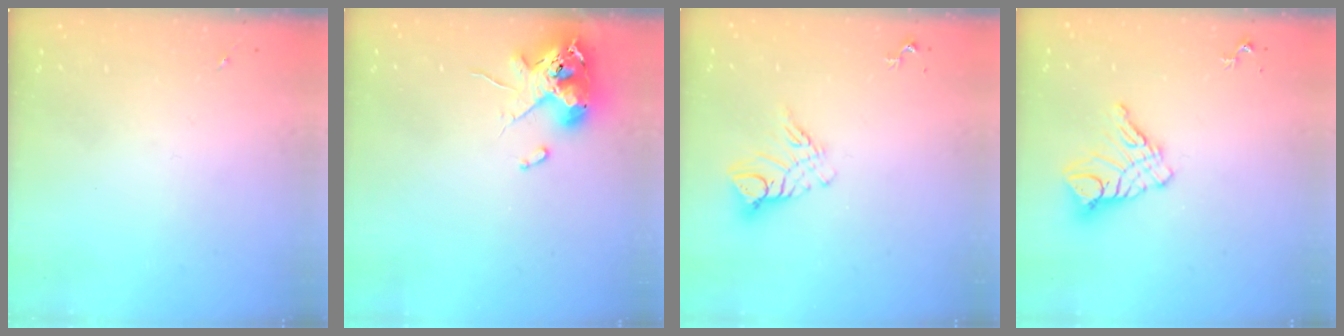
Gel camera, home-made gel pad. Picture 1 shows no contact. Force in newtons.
{"total": 12.0, "press": 11.9, "slide": 1.9}
{"total": 9.8, "press": 9.7, "slide": 0.8}
{"total": 11.5, "press": 11.4, "slide": 0.8}